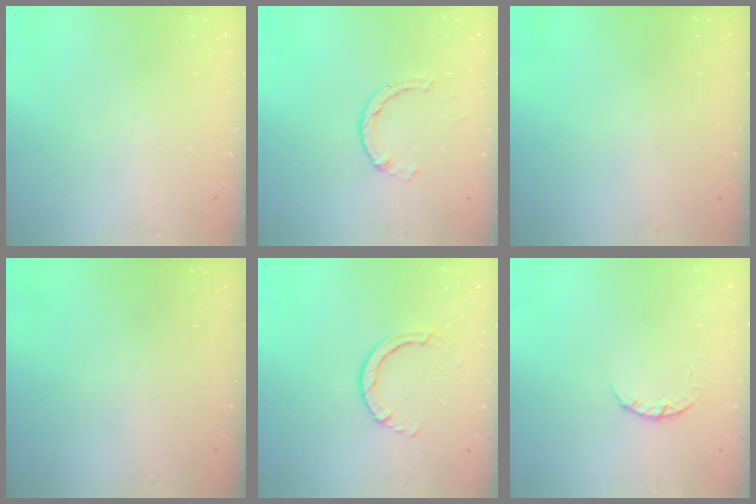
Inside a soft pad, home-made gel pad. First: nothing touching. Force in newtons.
{"total": 1.4, "press": 1.4, "slide": 0.2}
{"total": 0.0}
{"total": 0.0}
{"total": 3.1, "press": 3.1, "slide": 0.3}
{"total": 3.4, "press": 3.4, "slide": 0.4}